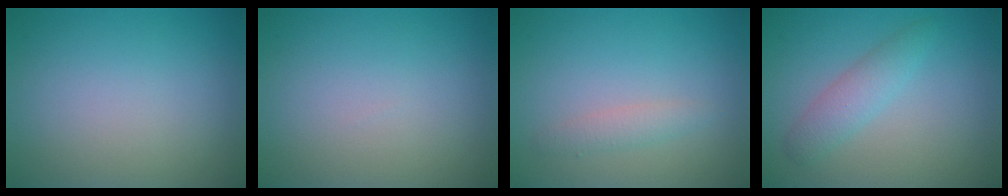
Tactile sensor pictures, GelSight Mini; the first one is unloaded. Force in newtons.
{"total": 0.0}
{"total": 1.4, "press": 1.4, "slide": 0.1}
{"total": 2.4, "press": 2.4, "slide": 0.1}